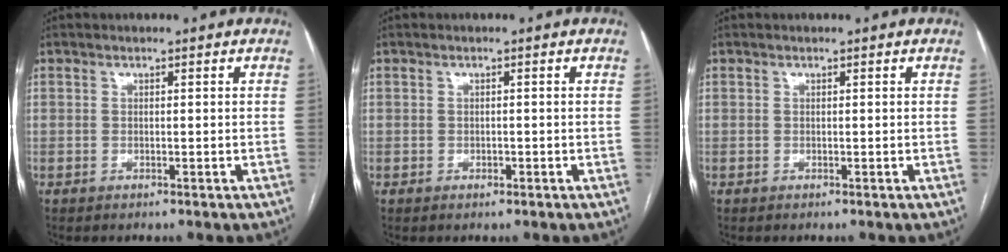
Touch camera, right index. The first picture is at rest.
{"total": 0.5, "force": [-0.3, 0.3, 0.3], "torque": [-0.005, 0.000, -0.004]}
{"total": 0.0}